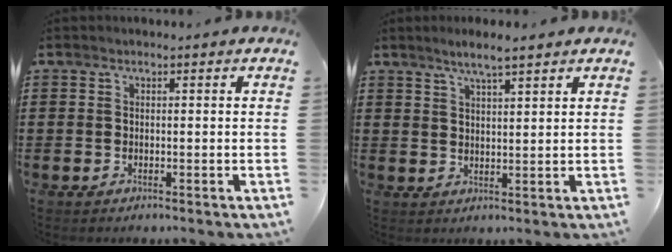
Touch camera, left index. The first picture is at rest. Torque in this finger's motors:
{"motor_torque": [2.14, 0.00, 0.43, 0.12]}